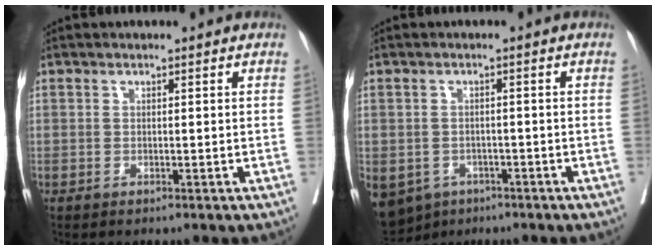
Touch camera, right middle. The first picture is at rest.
{"total": 11.7, "force": [-6.5, 8.9, 3.8], "torque": [-0.114, -0.007, -0.083]}